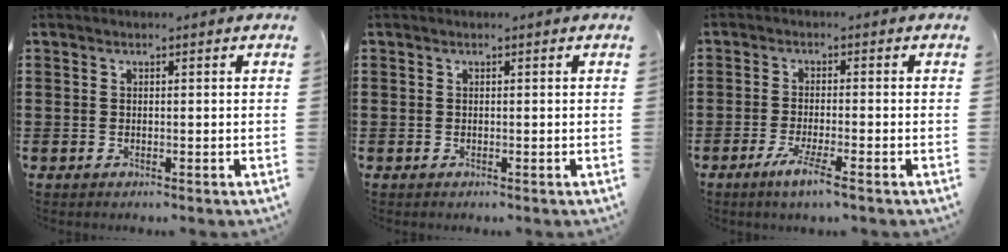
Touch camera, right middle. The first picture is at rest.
{"total": 0.0}
{"total": 3.9, "force": [-2.4, -0.1, 3.1], "torque": [-0.064, -0.010, -0.046]}